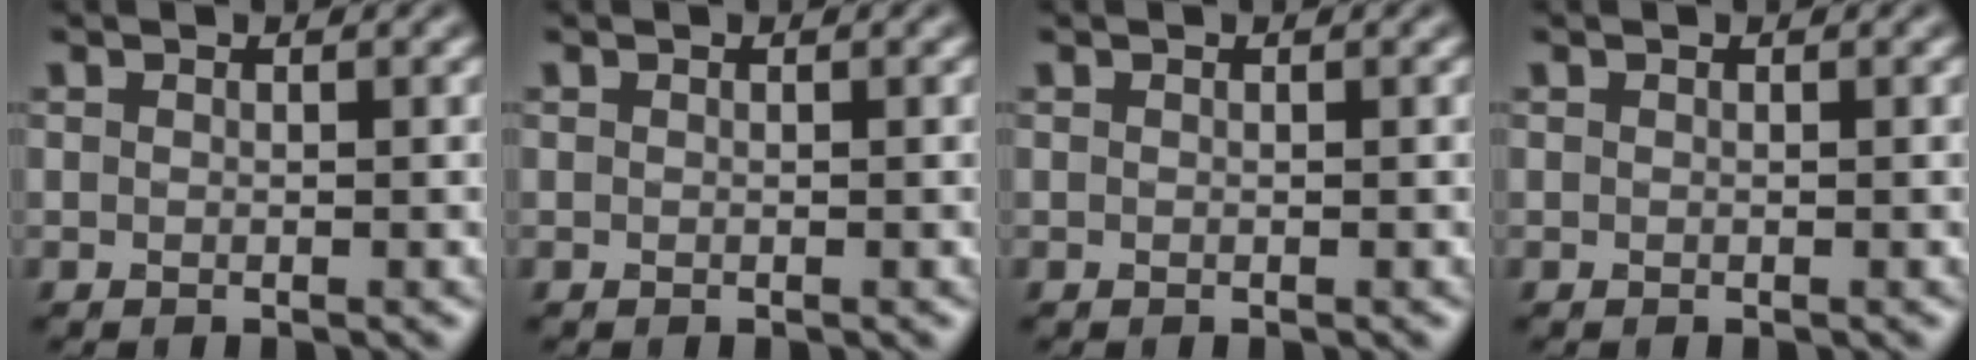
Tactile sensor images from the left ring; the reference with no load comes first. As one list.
[{"total": 0.0}, {"total": 0.0}, {"total": 0.0}]